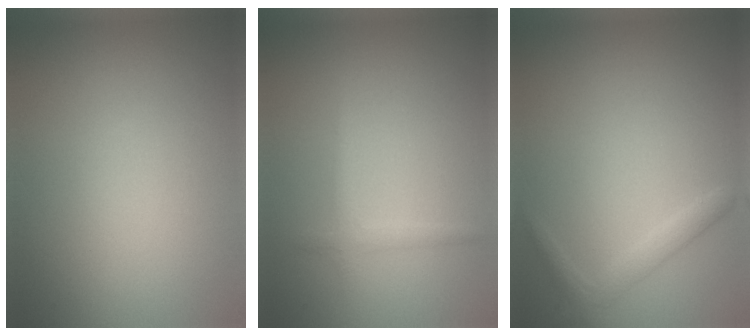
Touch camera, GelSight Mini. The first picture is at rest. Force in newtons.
{"total": 1.4, "press": 1.4, "slide": 0.1}
{"total": 1.5, "press": 1.5, "slide": 0.1}